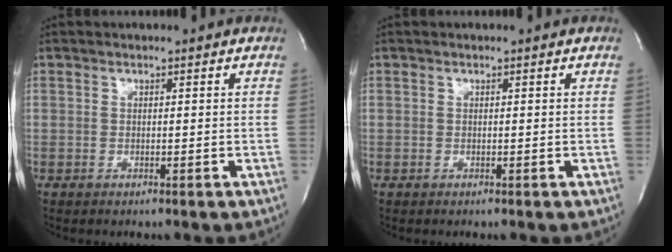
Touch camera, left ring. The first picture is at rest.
{"total": 0.0}